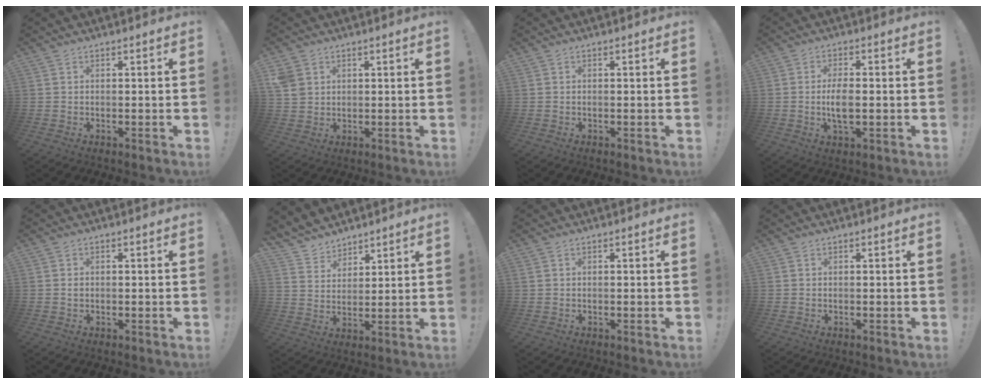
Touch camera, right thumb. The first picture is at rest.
{"total": 4.7, "force": [2.3, 3.8, 1.7], "torque": [-0.029, -0.002, 0.048]}
{"total": 0.0}
{"total": 5.9, "force": [-0.6, 2.4, 5.4], "torque": [-0.102, -0.008, -0.017]}
{"total": 0.6, "force": [-0.1, 0.5, 0.3], "torque": [-0.009, 0.005, -0.001]}
{"total": 7.7, "force": [6.4, 4.1, 0.5], "torque": [-0.021, -0.054, 0.127]}
{"total": 0.0}
{"total": 0.0}